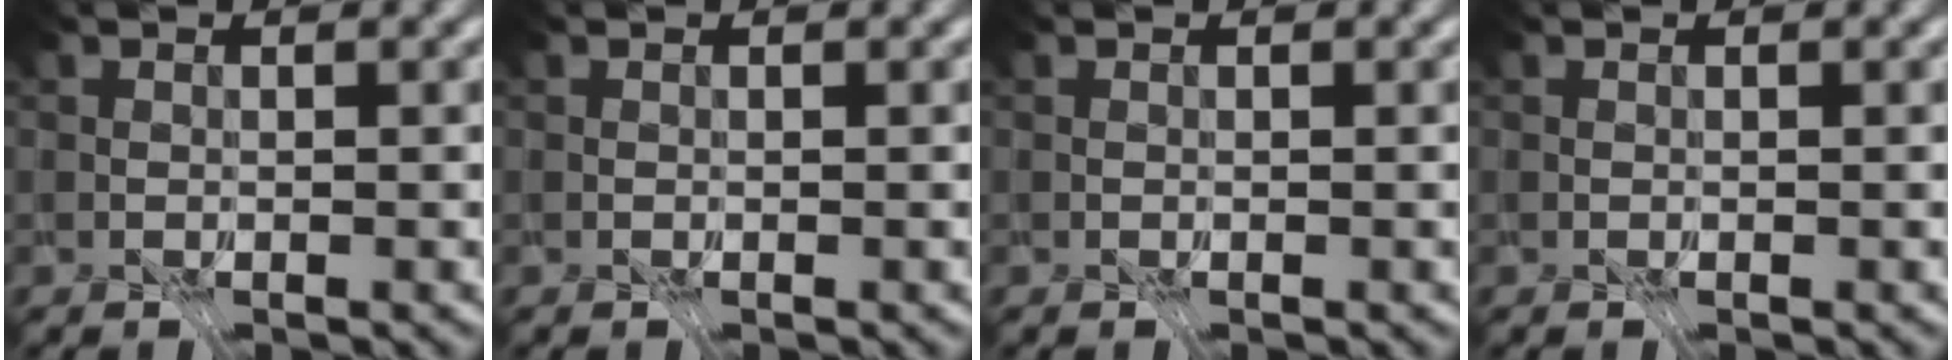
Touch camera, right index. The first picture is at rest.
{"total": 0.0}
{"total": 0.0}
{"total": 0.0}